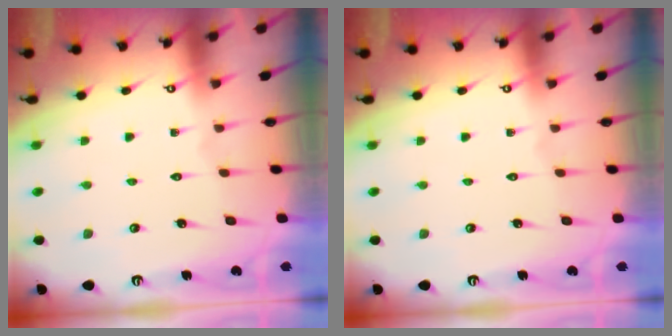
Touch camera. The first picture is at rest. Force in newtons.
{"total": 0.0}